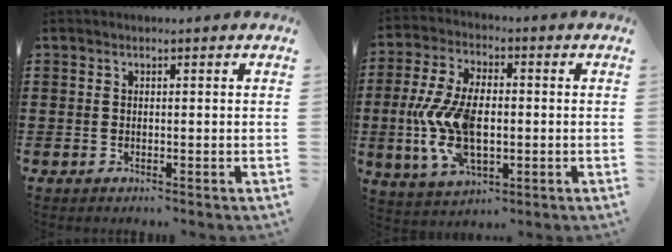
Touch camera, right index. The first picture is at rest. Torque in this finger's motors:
{"motor_torque": [2.14, 0.00, 1.05, 0.21]}